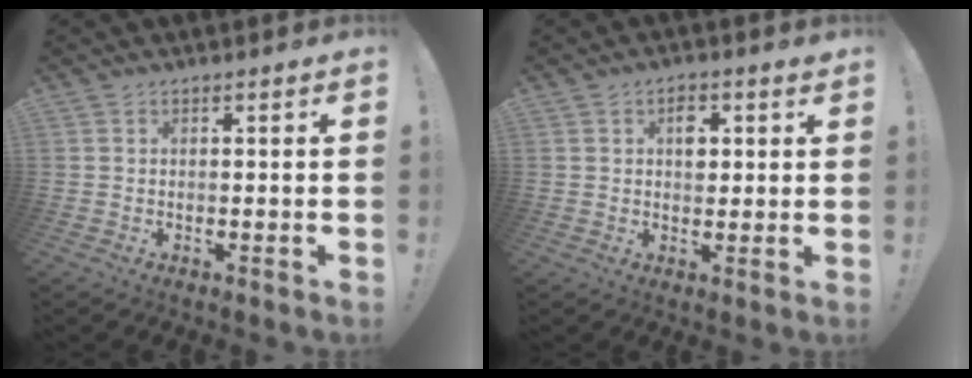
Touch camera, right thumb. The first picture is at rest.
{"total": 4.6, "force": [1.5, 3.1, 3.0], "torque": [-0.027, -0.007, 0.019]}